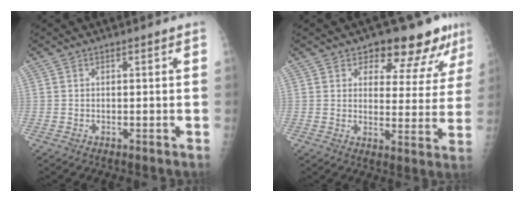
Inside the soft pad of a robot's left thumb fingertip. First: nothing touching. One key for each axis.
{"total": 11.8, "fx": 8.6, "fy": 5.8, "fz": 5.6, "tx": -0.020, "ty": -0.049, "tz": 0.107}